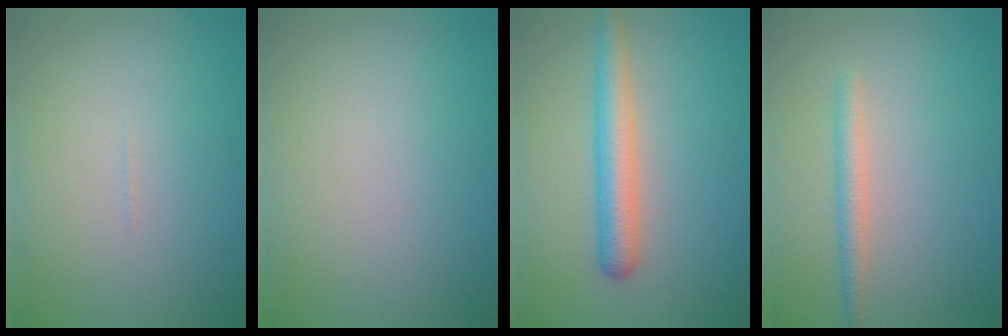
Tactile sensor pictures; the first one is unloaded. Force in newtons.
{"total": 0.0}
{"total": 3.8, "press": 3.8, "slide": 0.2}
{"total": 1.8, "press": 1.8, "slide": 0.1}